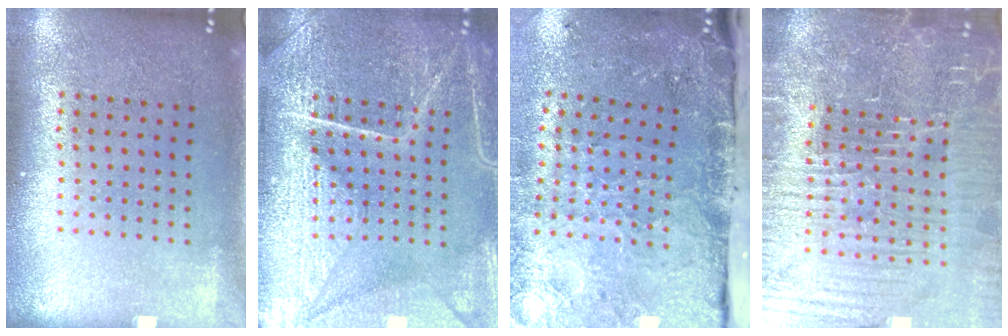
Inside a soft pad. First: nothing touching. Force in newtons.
{"total": 7.2, "press": 7.1, "slide": 0.8}
{"total": 4.9, "press": 3.7, "slide": 3.3}
{"total": 7.4, "press": 6.5, "slide": 3.5}